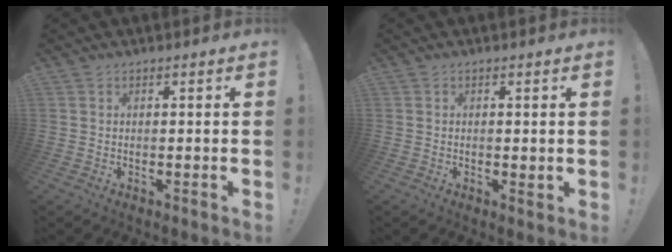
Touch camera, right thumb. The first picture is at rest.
{"total": 0.8, "force": [0.2, 0.4, 0.7], "torque": [-0.004, -0.003, 0.003]}